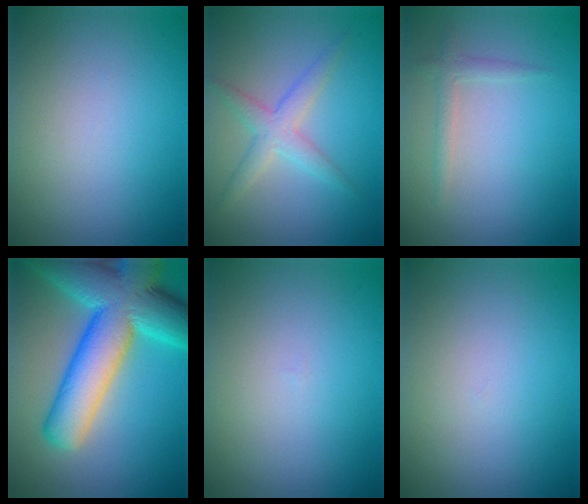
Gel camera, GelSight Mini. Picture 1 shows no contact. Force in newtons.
{"total": 2.8, "press": 2.8, "slide": 0.0}
{"total": 1.3, "press": 1.3, "slide": 0.0}
{"total": 12.5, "press": 12.5, "slide": 0.7}
{"total": 0.0}
{"total": 0.0}